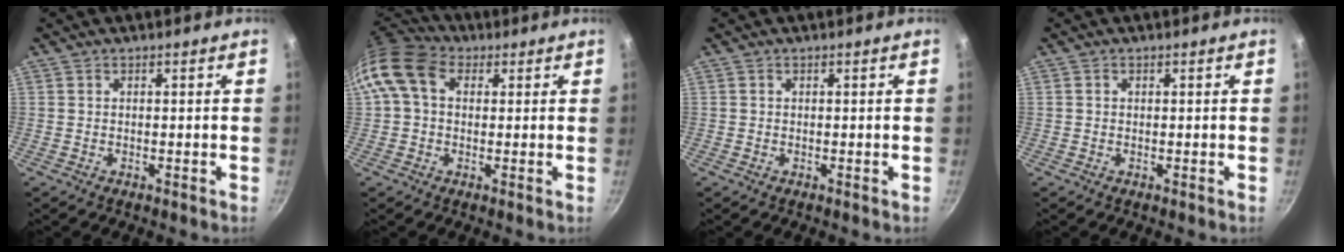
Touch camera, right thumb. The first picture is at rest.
{"total": 12.2, "force": [2.8, 8.9, 7.8], "torque": [-0.146, 0.024, 0.033]}
{"total": 0.0}
{"total": 0.0}